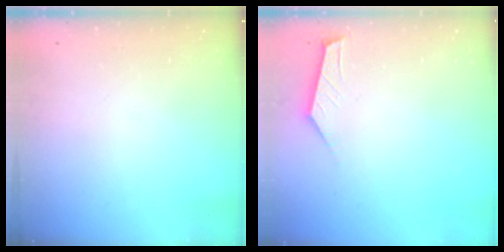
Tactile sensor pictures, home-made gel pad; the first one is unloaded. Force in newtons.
{"total": 2.6, "press": 2.6, "slide": 0.4}